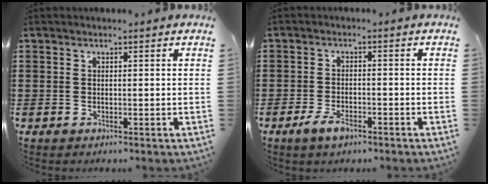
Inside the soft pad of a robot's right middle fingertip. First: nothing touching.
{"total": 3.5, "force": [-2.1, 1.5, 2.4], "torque": [-0.052, 0.001, -0.042]}